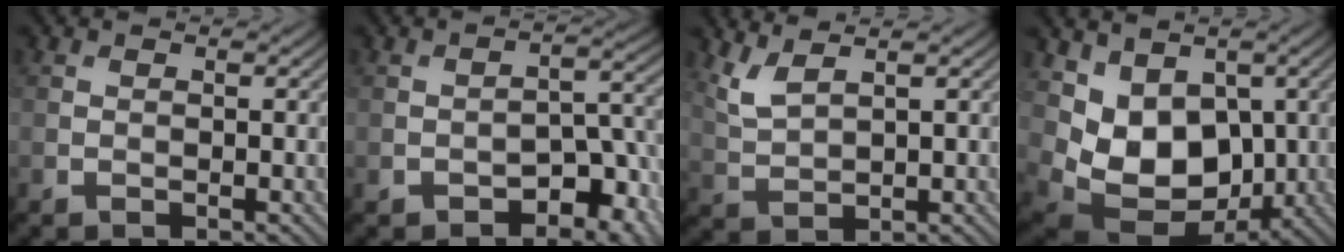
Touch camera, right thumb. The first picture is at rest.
{"total": 7.2, "force": [-3.9, 3.8, 4.8], "torque": [-0.062, -0.005, -0.061]}
{"total": 3.7, "force": [2.6, 0.9, 2.4], "torque": [-0.070, 0.002, 0.065]}
{"total": 10.0, "force": [1.5, 7.3, 6.7], "torque": [-0.148, -0.035, 0.039]}